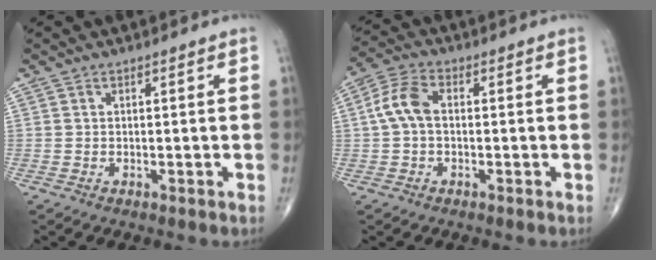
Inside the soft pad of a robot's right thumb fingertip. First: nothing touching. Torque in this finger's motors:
{"motor_torque": [0.04, 0.05, -0.01, -0.11, 0.06]}